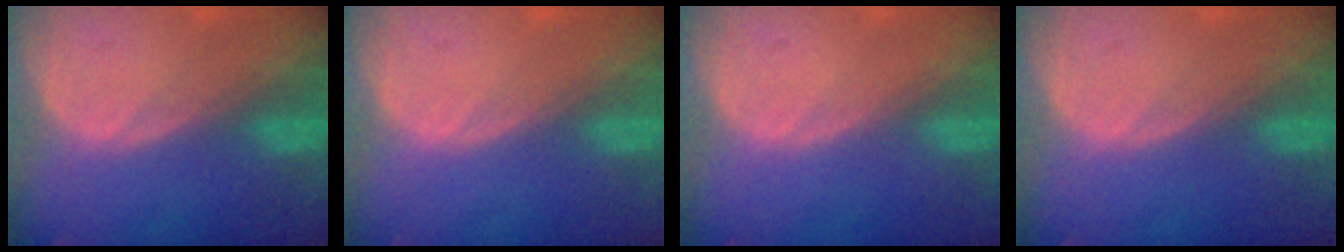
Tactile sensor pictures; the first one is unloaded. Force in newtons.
{"total": 0.0}
{"total": 0.0}
{"total": 0.0}